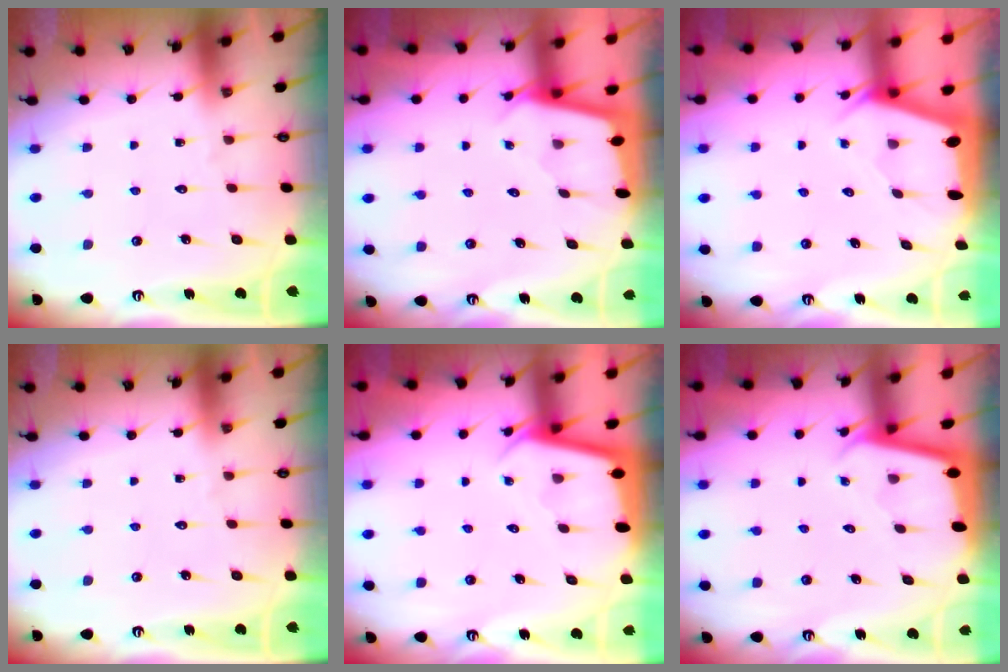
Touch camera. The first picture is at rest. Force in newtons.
{"total": 2.0, "press": 2.0, "slide": 0.2}
{"total": 1.9, "press": 1.9, "slide": 0.3}
{"total": 0.0}
{"total": 2.5, "press": 2.5, "slide": 0.1}
{"total": 1.9, "press": 1.9, "slide": 0.1}